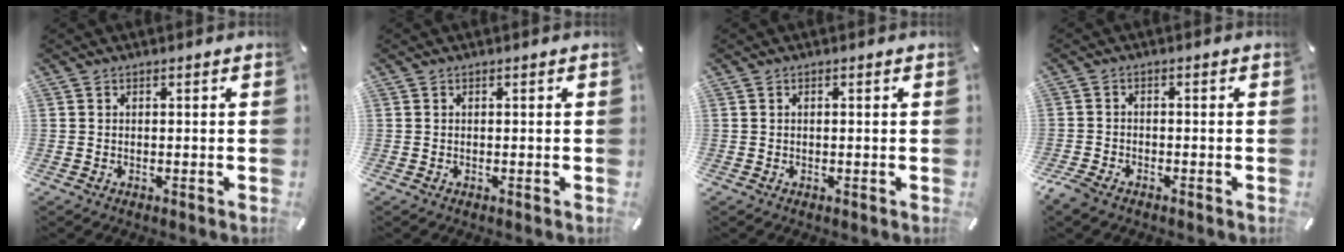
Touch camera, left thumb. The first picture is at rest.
{"total": 0.0}
{"total": 0.0}
{"total": 3.1, "force": [-2.5, 1.3, 1.2], "torque": [-0.040, 0.006, -0.053]}